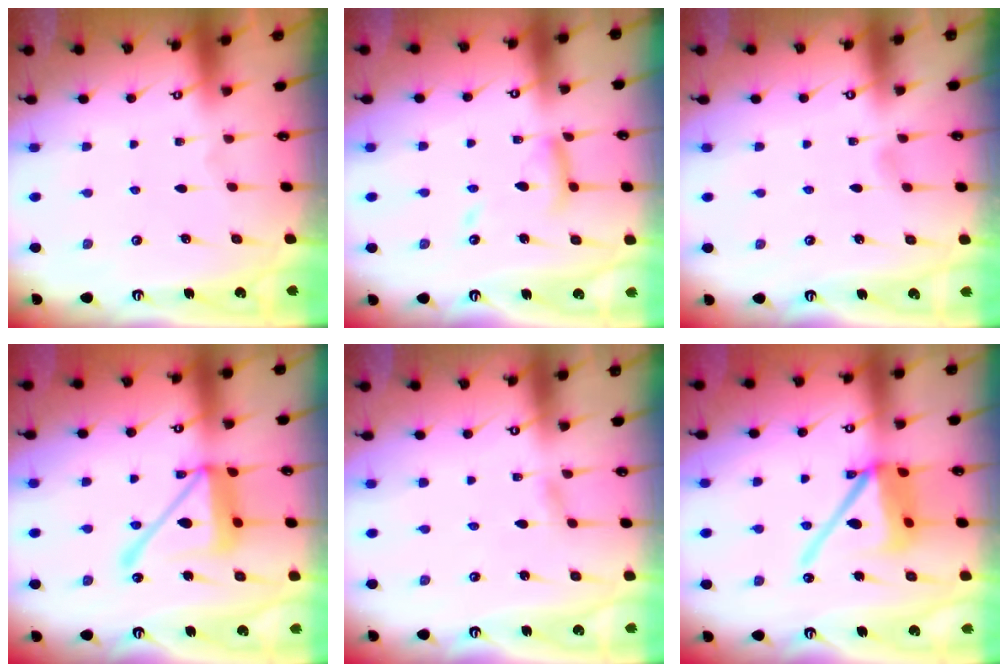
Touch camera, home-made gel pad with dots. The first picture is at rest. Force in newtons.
{"total": 12.2, "press": 12.2, "slide": 1.1}
{"total": 3.6, "press": 3.6, "slide": 0.4}
{"total": 16.8, "press": 16.7, "slide": 1.9}
{"total": 2.2, "press": 2.2, "slide": 0.3}
{"total": 15.2, "press": 15.0, "slide": 2.0}